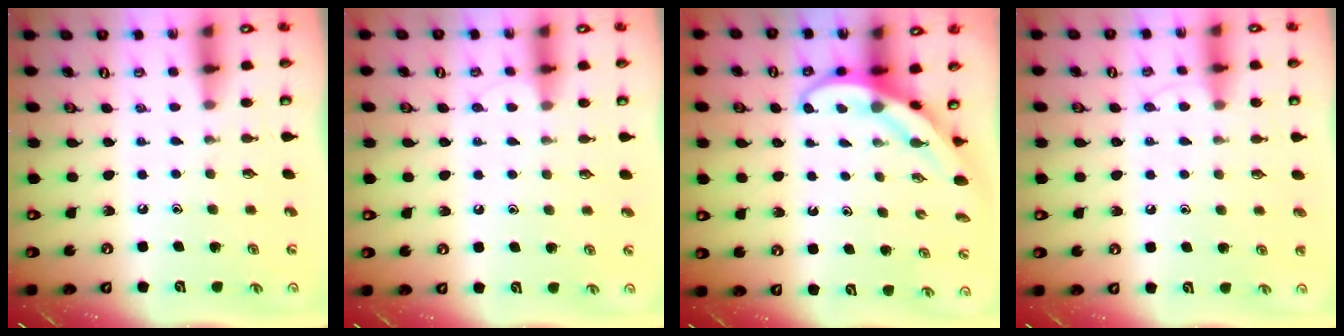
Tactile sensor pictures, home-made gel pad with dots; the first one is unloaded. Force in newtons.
{"total": 4.6, "press": 4.5, "slide": 0.5}
{"total": 3.9, "press": 3.9, "slide": 0.4}
{"total": 5.8, "press": 5.7, "slide": 0.6}